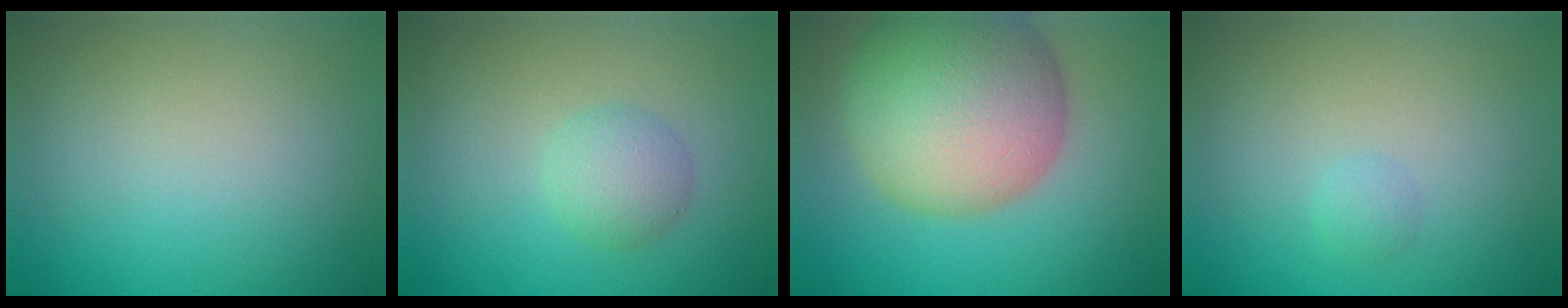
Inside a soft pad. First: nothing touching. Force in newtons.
{"total": 2.6, "press": 2.6, "slide": 0.1}
{"total": 13.9, "press": 13.9, "slide": 0.9}
{"total": 0.8, "press": 0.8, "slide": 0.1}